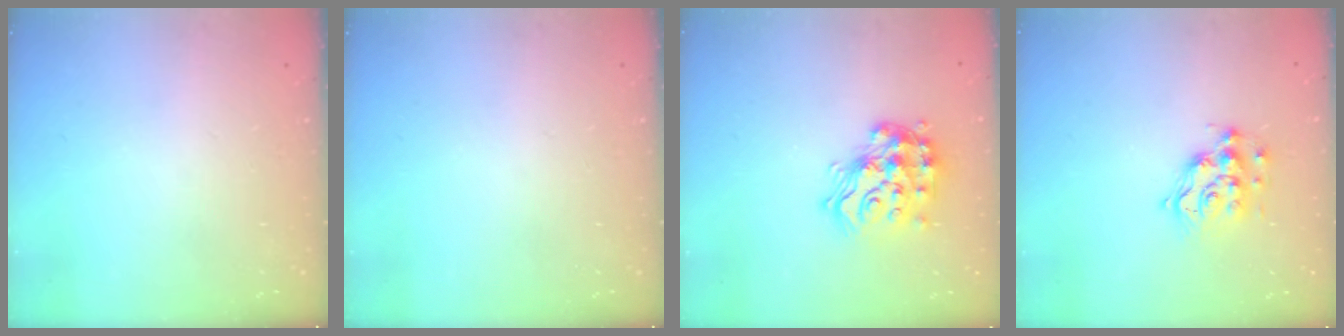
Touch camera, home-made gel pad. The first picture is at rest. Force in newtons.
{"total": 0.0}
{"total": 17.2, "press": 17.2, "slide": 0.9}
{"total": 11.9, "press": 11.9, "slide": 0.8}